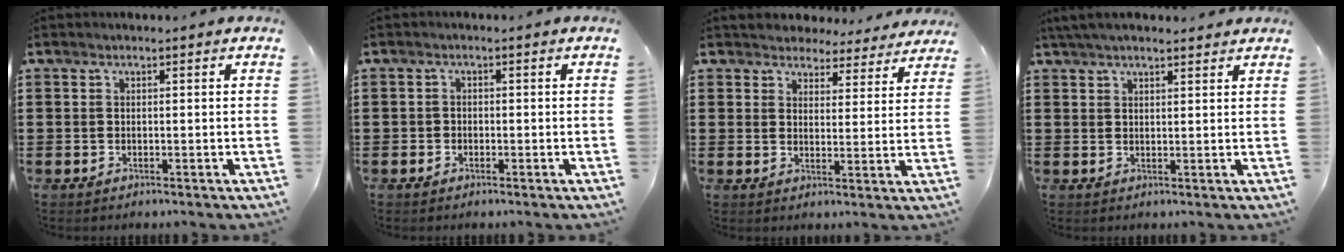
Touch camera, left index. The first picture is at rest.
{"total": 1.0, "force": [-0.6, 0.7, 0.2], "torque": [-0.007, 0.002, -0.015]}
{"total": 4.2, "force": [4.0, 1.1, -0.2], "torque": [-0.010, -0.020, 0.070]}
{"total": 3.0, "force": [2.6, 0.5, 1.4], "torque": [-0.033, 0.005, 0.049]}